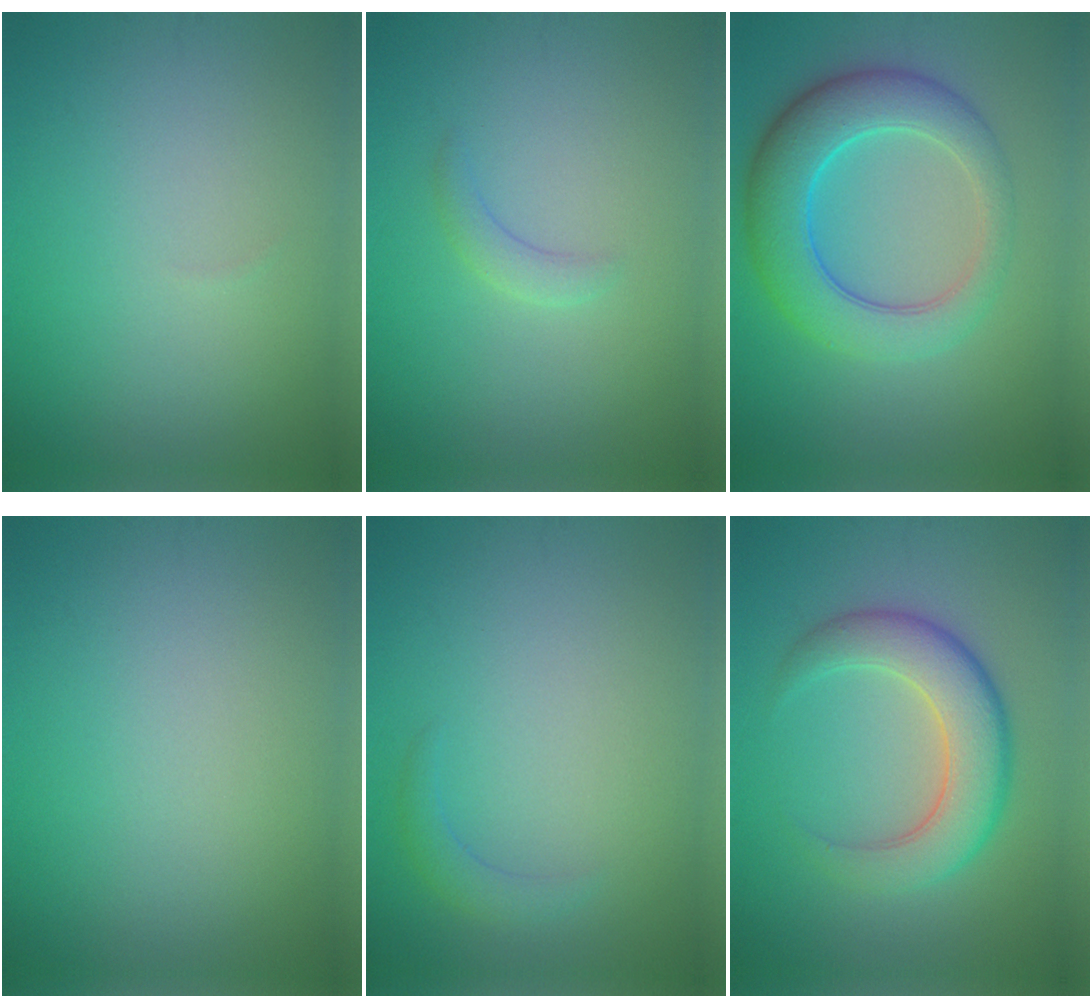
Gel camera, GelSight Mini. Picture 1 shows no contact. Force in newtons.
{"total": 1.4, "press": 1.4, "slide": 0.1}
{"total": 7.4, "press": 7.4, "slide": 0.1}
{"total": 0.0}
{"total": 1.4, "press": 1.4, "slide": 0.0}
{"total": 6.2, "press": 6.2, "slide": 0.3}